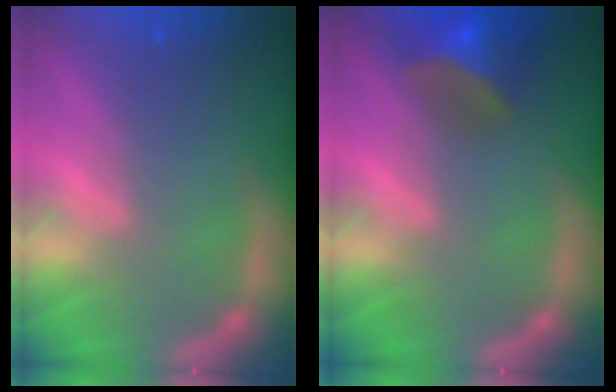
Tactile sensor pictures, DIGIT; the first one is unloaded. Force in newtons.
{"total": 6.5}